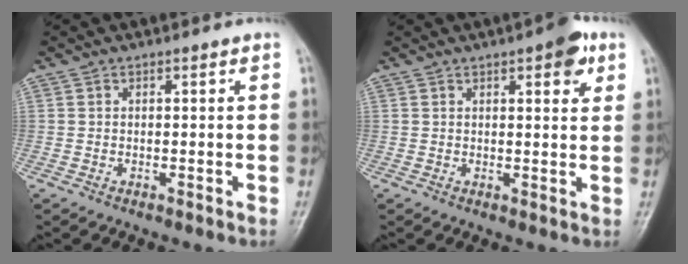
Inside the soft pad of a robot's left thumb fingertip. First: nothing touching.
{"total": 5.6, "force": [2.8, 2.0, 4.4], "torque": [-0.041, -0.007, 0.028]}